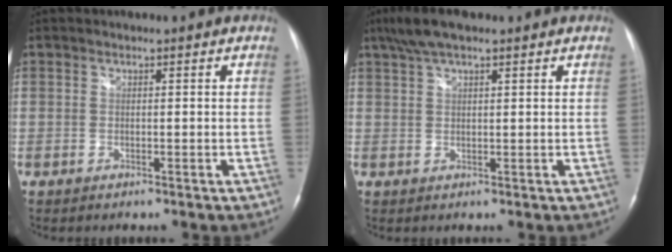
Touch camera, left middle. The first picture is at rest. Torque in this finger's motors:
{"motor_torque": [0.36, -0.02, -0.03, 0.03]}